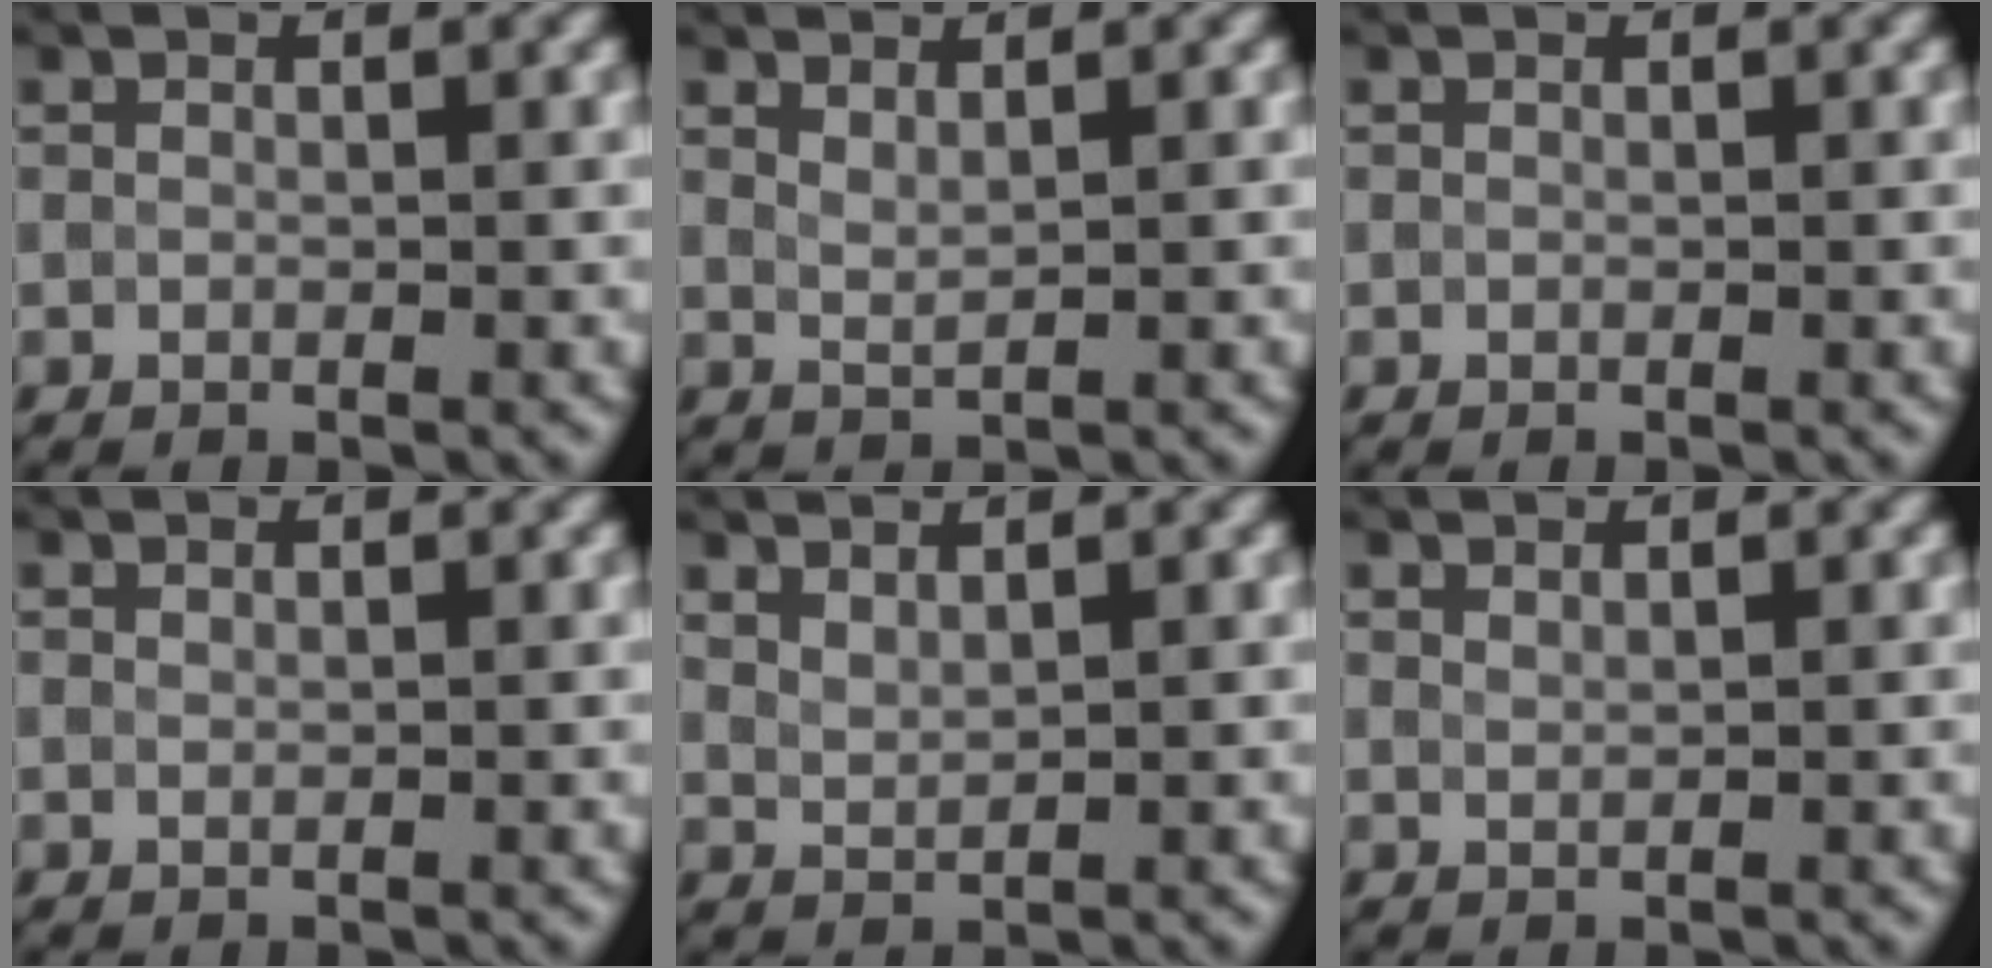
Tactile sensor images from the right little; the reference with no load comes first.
{"total": 1.5, "force": [1.2, 0.4, 0.8], "torque": [-0.011, -0.001, 0.023]}
{"total": 0.0}
{"total": 0.0}
{"total": 1.5, "force": [1.4, 0.3, 0.5], "torque": [-0.013, 0.000, 0.032]}
{"total": 0.6, "force": [0.6, 0.1, 0.2], "torque": [-0.002, 0.000, 0.013]}